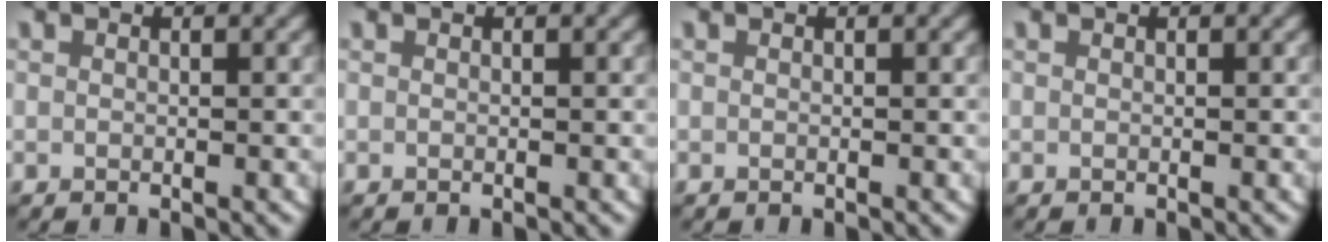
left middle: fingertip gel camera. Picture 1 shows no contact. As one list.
[{"total": 0.0}, {"total": 0.0}, {"total": 0.0}]